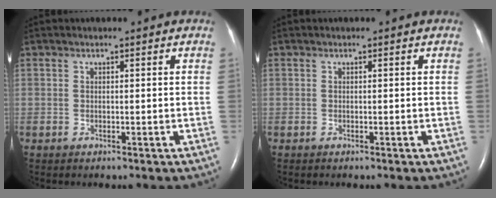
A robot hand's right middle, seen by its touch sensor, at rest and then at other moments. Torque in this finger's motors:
{"motor_torque": [-0.24, 0.19, -0.05, -0.01]}